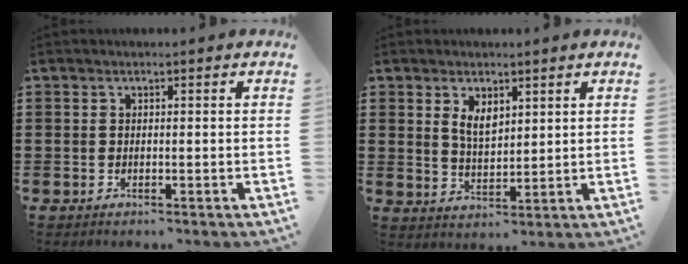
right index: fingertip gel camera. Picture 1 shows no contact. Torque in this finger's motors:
{"motor_torque": [0.12, 0.12, 0.30, 0.06]}